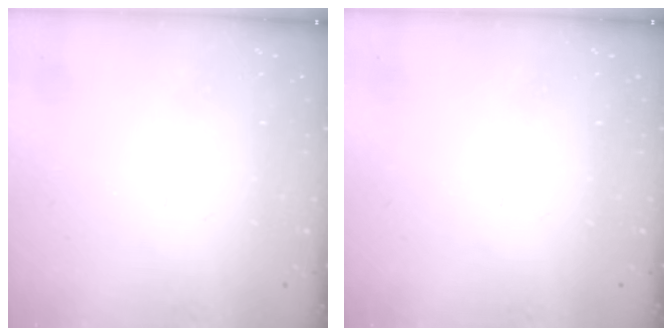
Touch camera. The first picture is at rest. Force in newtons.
{"total": 0.0}